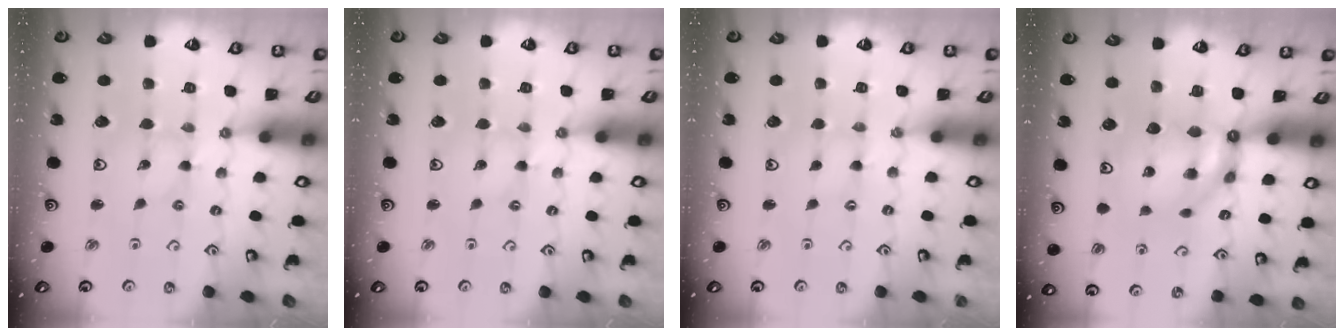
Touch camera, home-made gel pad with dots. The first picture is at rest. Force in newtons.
{"total": 0.0}
{"total": 0.8, "press": 0.8, "slide": 0.1}
{"total": 8.4, "press": 8.3, "slide": 0.6}